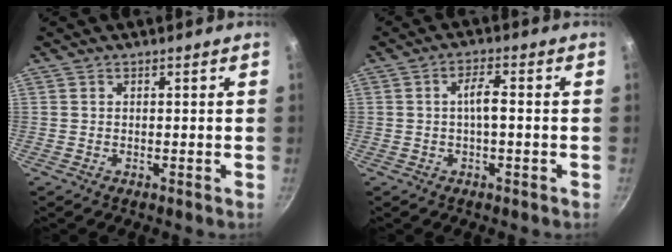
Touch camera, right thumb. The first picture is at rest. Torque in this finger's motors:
{"motor_torque": [2.39, 2.62, 2.13, -0.64, 0.61]}